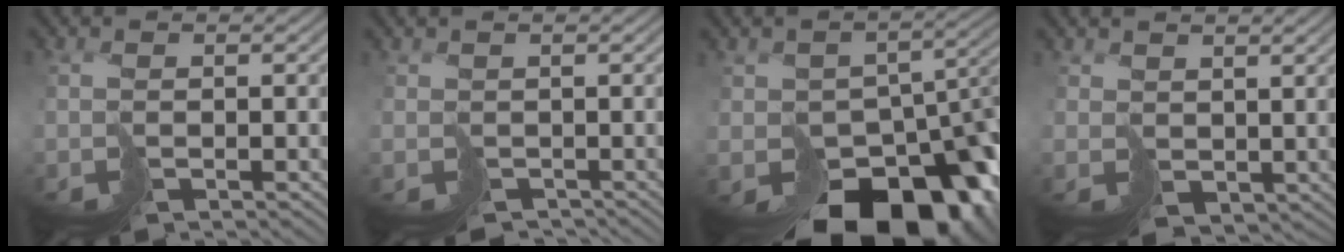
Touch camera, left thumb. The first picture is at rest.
{"total": 1.9, "force": [-1.6, 1.1, -0.1], "torque": [0.011, -0.009, -0.021]}
{"total": 17.1, "force": [-9.9, 11.3, 8.2], "torque": [-0.102, -0.061, -0.104]}
{"total": 2.2, "force": [1.5, 1.6, 0.3], "torque": [-0.015, -0.006, 0.035]}